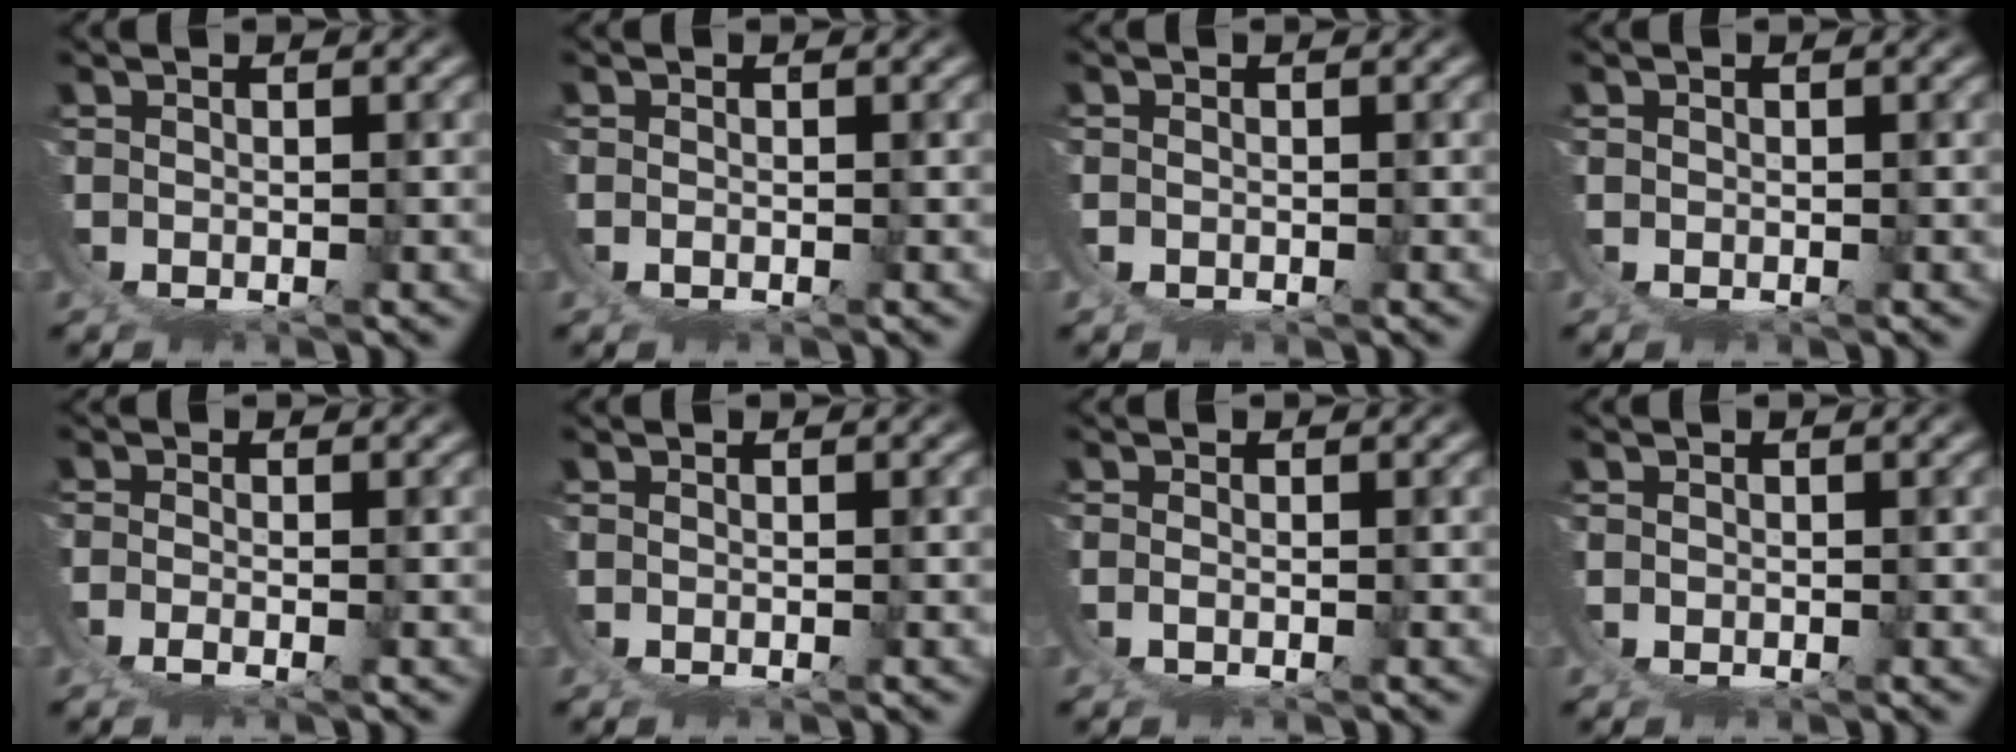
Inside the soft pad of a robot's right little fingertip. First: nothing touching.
{"total": 0.5, "force": [0.4, 0.1, 0.3], "torque": [-0.006, 0.002, 0.008]}
{"total": 0.9, "force": [0.4, 0.8, 0.1], "torque": [-0.010, 0.002, 0.005]}
{"total": 0.5, "force": [0.2, 0.4, -0.2], "torque": [0.003, 0.002, 0.002]}
{"total": 1.8, "force": [0.3, 0.8, 1.6], "torque": [-0.043, -0.011, 0.010]}
{"total": 0.0}
{"total": 0.9, "force": [0.3, 0.3, 0.7], "torque": [-0.019, -0.001, 0.007]}
{"total": 0.8, "force": [0.4, 0.7, -0.1], "torque": [0.000, 0.002, 0.004]}